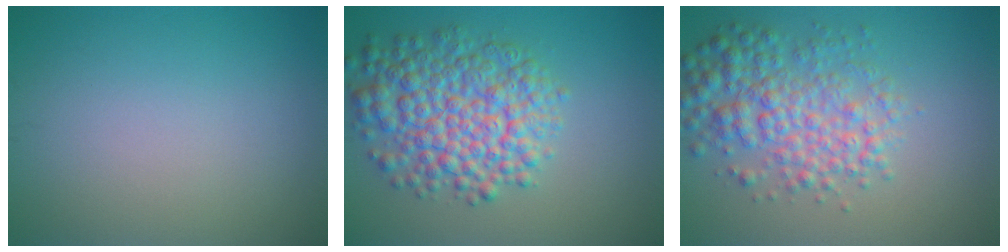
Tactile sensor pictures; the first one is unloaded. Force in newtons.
{"total": 7.6, "press": 7.6, "slide": 0.2}
{"total": 5.5, "press": 5.5, "slide": 0.1}